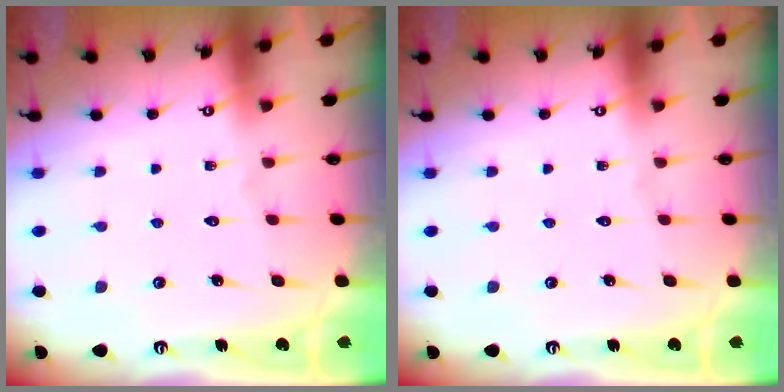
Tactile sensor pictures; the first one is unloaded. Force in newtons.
{"total": 0.0}